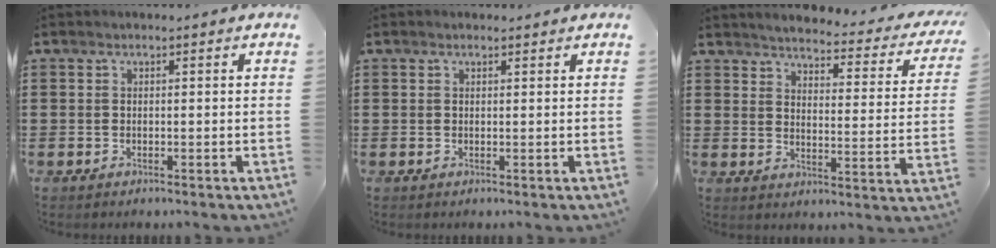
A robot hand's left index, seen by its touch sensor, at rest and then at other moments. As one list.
[{"total": 0.6, "force": [0.5, 0.2, 0.3], "torque": [-0.007, 0.001, 0.010]}, {"total": 3.2, "force": [3.1, -0.1, 0.9], "torque": [-0.032, -0.030, 0.043]}]